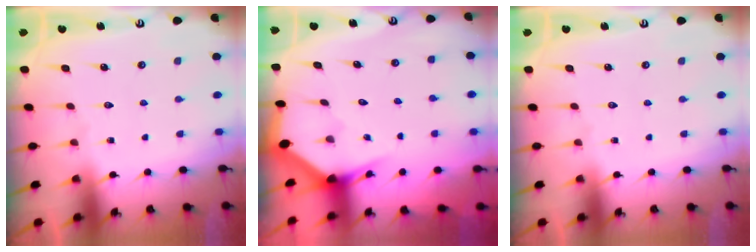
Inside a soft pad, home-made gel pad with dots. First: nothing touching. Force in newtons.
{"total": 2.8, "press": 2.8, "slide": 0.2}
{"total": 0.0}